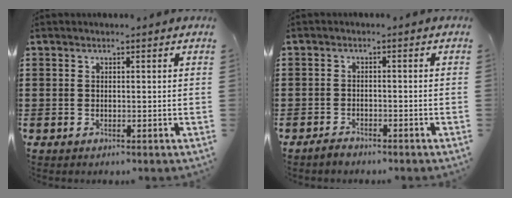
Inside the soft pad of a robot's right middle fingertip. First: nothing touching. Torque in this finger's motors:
{"motor_torque": [2.14, 0.00, 0.02, 0.00]}